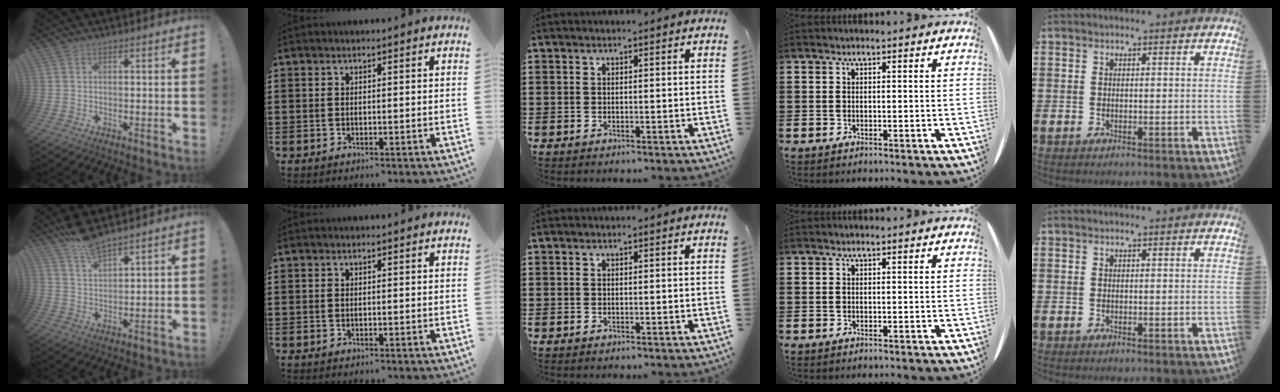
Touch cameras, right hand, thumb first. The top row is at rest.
{"thumb": {"total": 7.0, "force": [6.0, 1.2, 3.4], "torque": [-0.074, -0.032, 0.110]}}